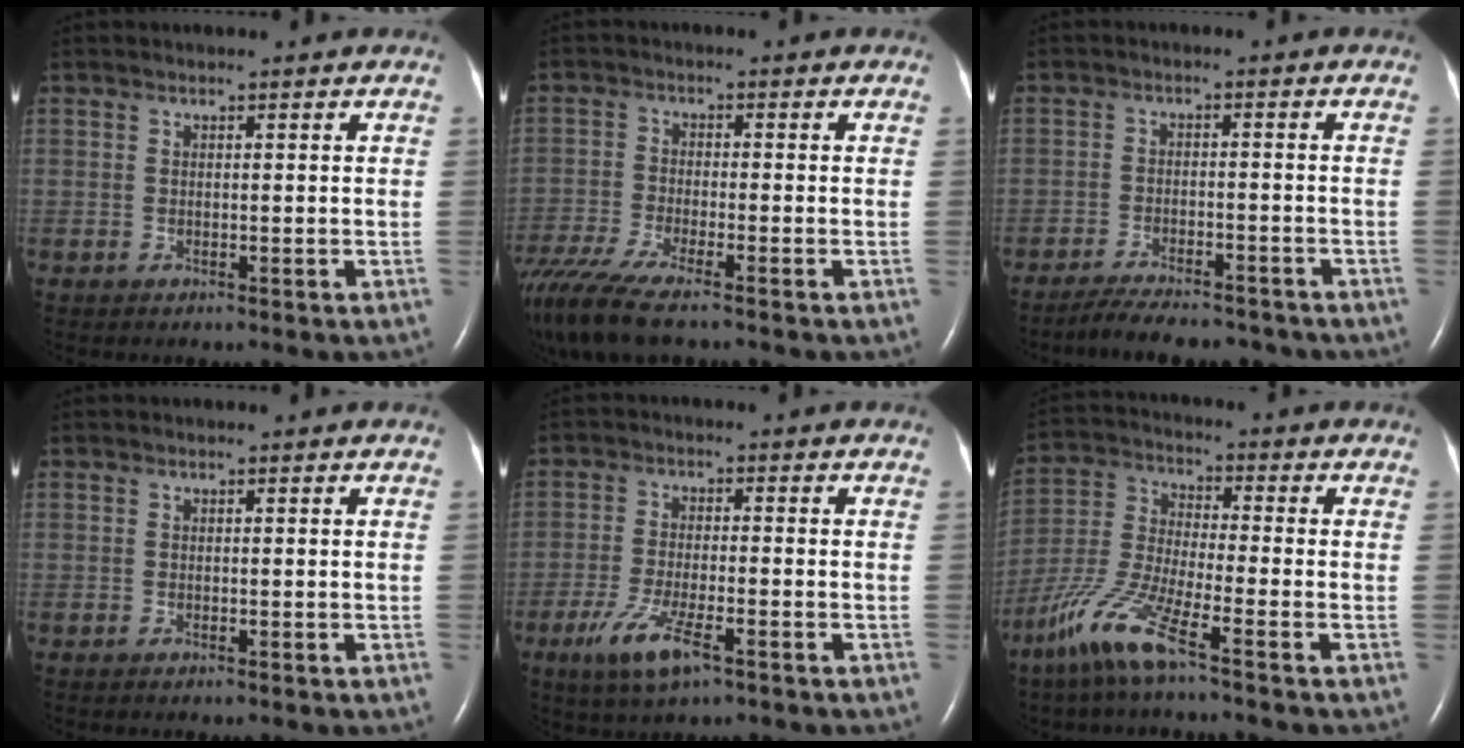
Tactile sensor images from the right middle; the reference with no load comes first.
{"total": 11.3, "force": [-9.0, 1.2, 6.7], "torque": [-0.127, -0.025, -0.159]}
{"total": 10.5, "force": [-9.5, 2.5, 3.8], "torque": [-0.061, -0.001, -0.137]}
{"total": 0.0}
{"total": 7.1, "force": [-3.9, 1.3, 5.8], "torque": [-0.126, -0.017, -0.067]}
{"total": 9.8, "force": [-6.4, 0.3, 7.4], "torque": [-0.171, -0.020, -0.139]}